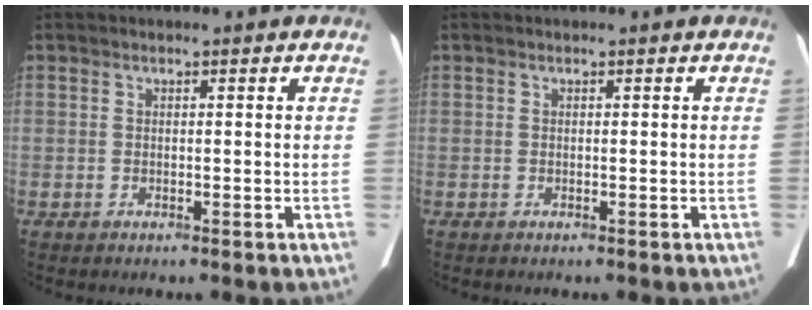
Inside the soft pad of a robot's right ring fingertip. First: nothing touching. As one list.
[{"total": 0.0}]